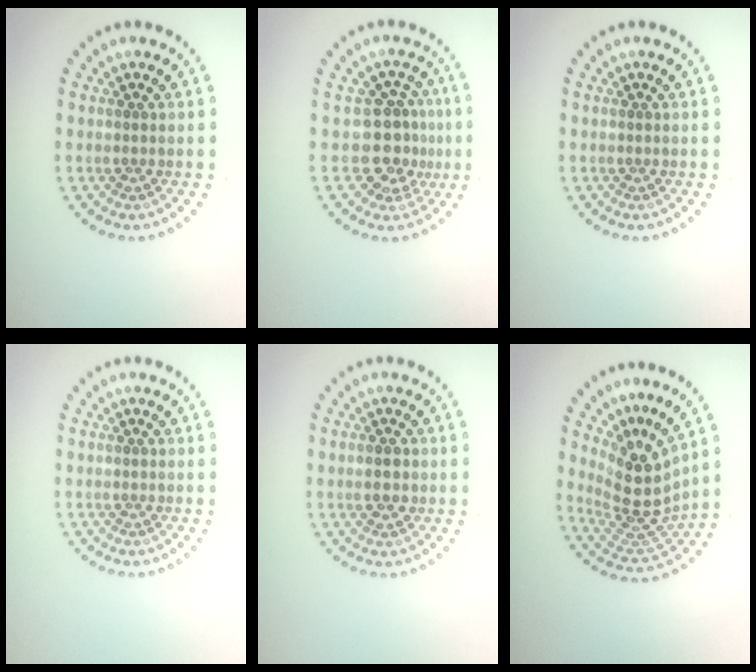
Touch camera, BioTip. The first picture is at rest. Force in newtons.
{"total": 3.9, "press": 3.3, "slide": 2.1}
{"total": 0.0}
{"total": 0.0}
{"total": 2.2, "press": 2.2, "slide": 0.2}
{"total": 4.9, "press": 3.6, "slide": 3.3}